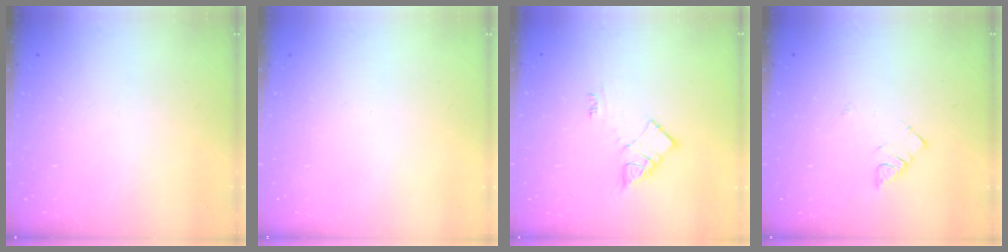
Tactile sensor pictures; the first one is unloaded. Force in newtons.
{"total": 1.6, "press": 1.6, "slide": 0.1}
{"total": 10.5, "press": 10.5, "slide": 0.4}
{"total": 2.3, "press": 2.3, "slide": 0.4}